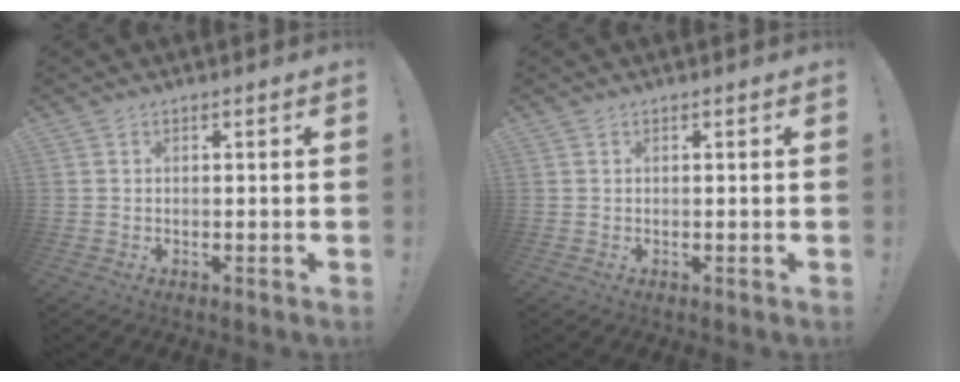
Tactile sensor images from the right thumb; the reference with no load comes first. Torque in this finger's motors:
{"motor_torque": [-0.08, -0.08, 0.01, 0.01, 0.00]}